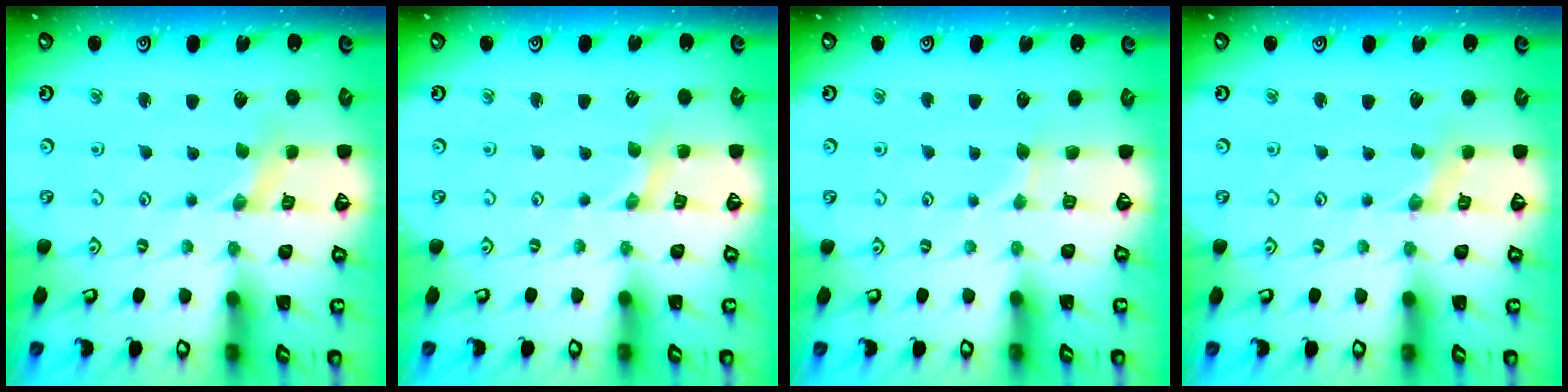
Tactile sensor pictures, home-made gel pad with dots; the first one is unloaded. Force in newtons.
{"total": 1.4, "press": 1.4, "slide": 0.3}
{"total": 1.3, "press": 1.3, "slide": 0.2}
{"total": 0.0}